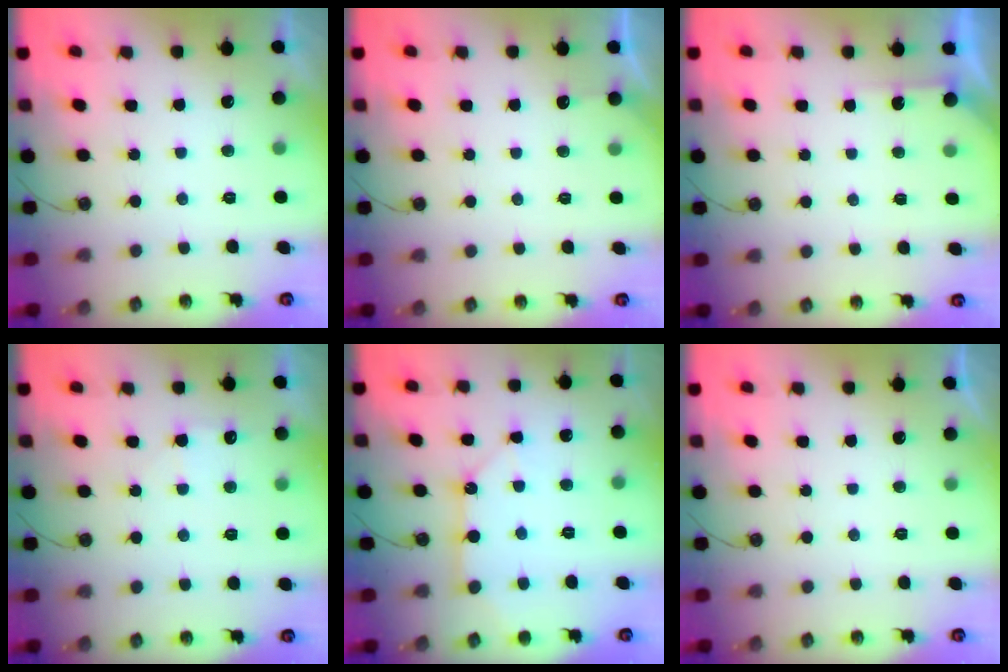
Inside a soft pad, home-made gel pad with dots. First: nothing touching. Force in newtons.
{"total": 2.3, "press": 2.3, "slide": 0.3}
{"total": 2.8, "press": 2.8, "slide": 0.4}
{"total": 4.2, "press": 4.1, "slide": 0.5}
{"total": 9.9, "press": 9.9, "slide": 0.5}
{"total": 0.0}